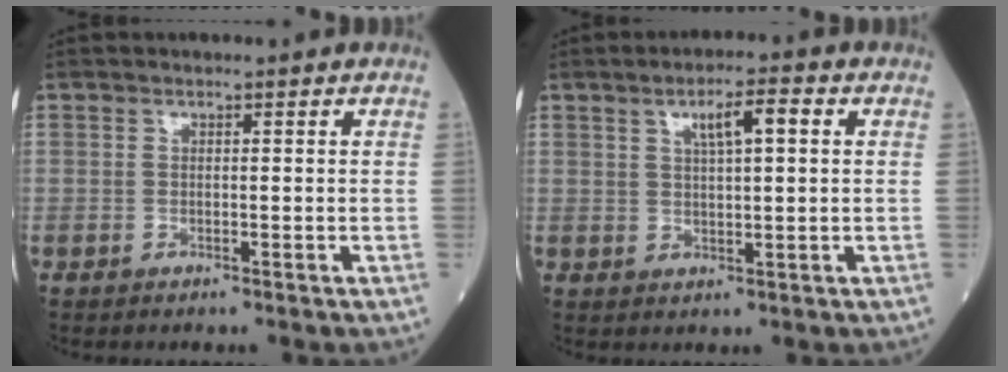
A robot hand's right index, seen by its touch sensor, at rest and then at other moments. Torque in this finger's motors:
{"motor_torque": [0.66, 0.35, 0.09, 0.08]}